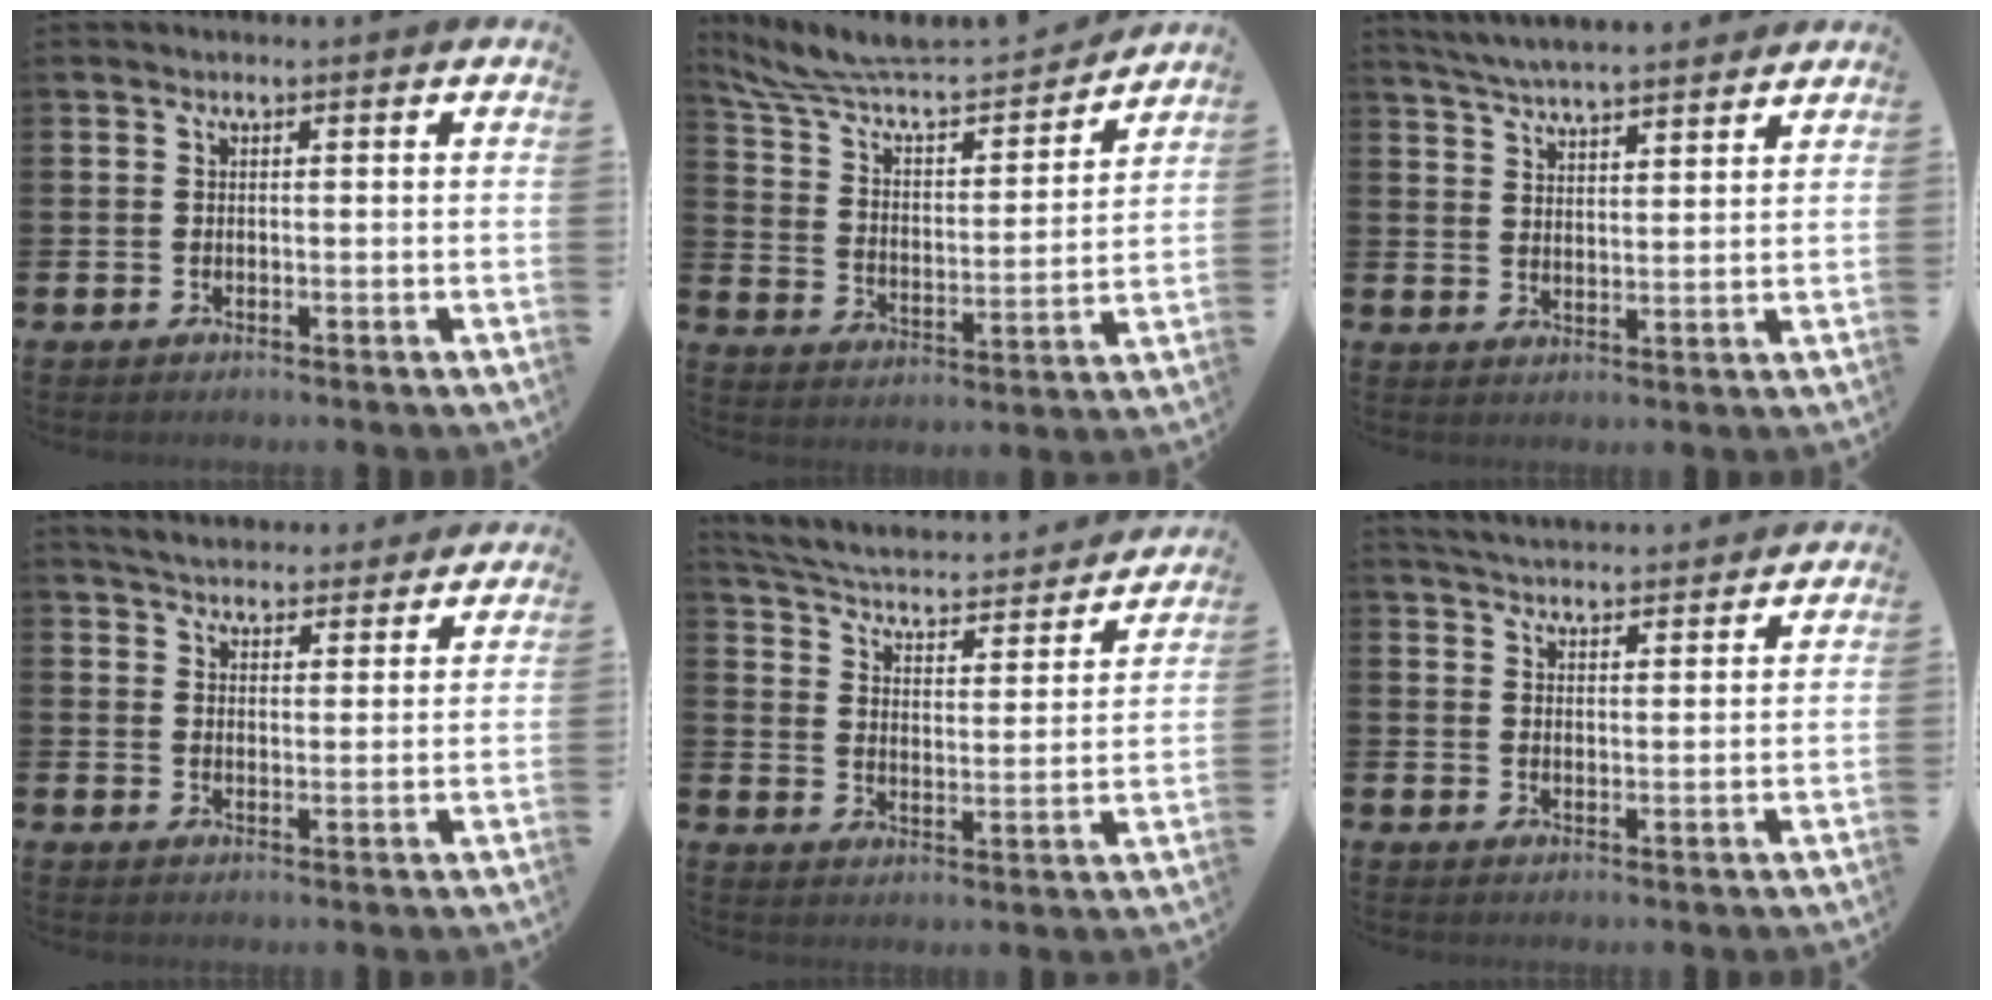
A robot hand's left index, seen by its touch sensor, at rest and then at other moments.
{"total": 9.9, "force": [9.3, 2.2, 2.5], "torque": [-0.096, -0.065, 0.159]}
{"total": 5.5, "force": [5.4, 0.1, 0.9], "torque": [-0.040, -0.027, 0.098]}
{"total": 5.0, "force": [4.9, 0.9, 0.3], "torque": [-0.020, -0.032, 0.085]}
{"total": 4.4, "force": [4.0, 1.1, 1.4], "torque": [-0.053, -0.037, 0.058]}
{"total": 4.6, "force": [4.6, 0.2, 0.1], "torque": [-0.012, -0.030, 0.083]}